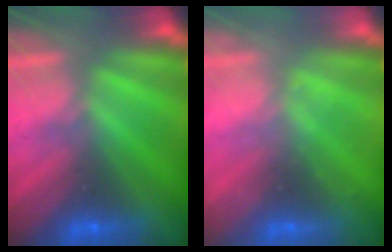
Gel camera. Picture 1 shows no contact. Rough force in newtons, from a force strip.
{"total": 2.4}